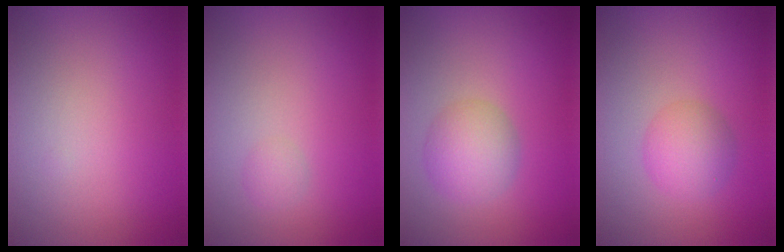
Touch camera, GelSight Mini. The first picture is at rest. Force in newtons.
{"total": 1.0, "press": 1.0, "slide": 0.0}
{"total": 3.8, "press": 3.8, "slide": 0.2}
{"total": 3.1, "press": 3.1, "slide": 0.1}